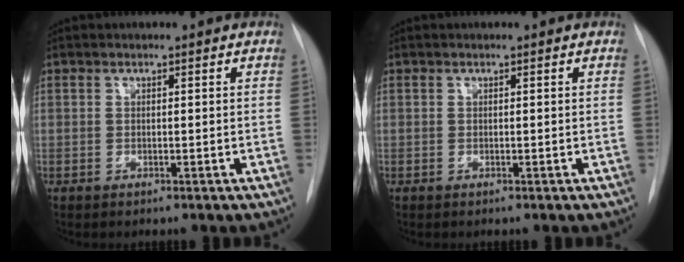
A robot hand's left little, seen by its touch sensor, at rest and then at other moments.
{"total": 0.0}